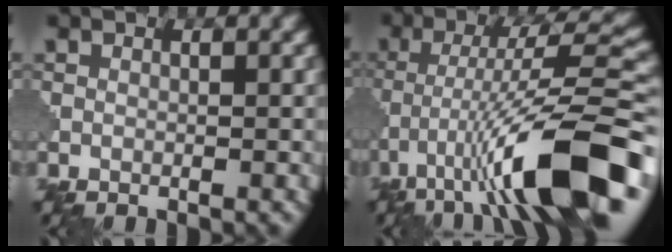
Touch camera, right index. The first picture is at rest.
{"total": 13.3, "force": [-6.3, 2.4, 11.4], "torque": [-0.183, 0.022, -0.096]}